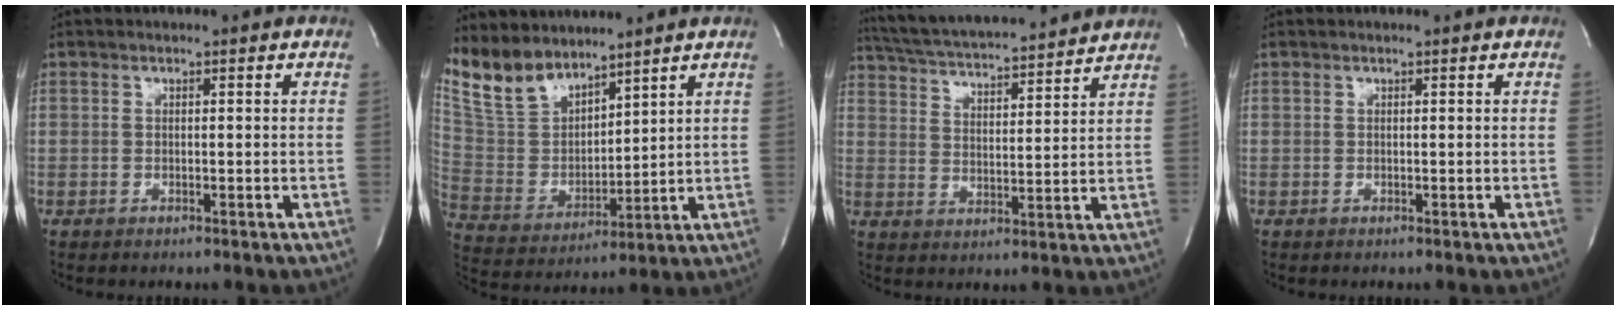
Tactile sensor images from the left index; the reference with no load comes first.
{"total": 11.2, "force": [9.9, 4.1, 3.0], "torque": [-0.080, 0.012, 0.214]}
{"total": 18.4, "force": [17.0, 1.8, 6.8], "torque": [-0.123, 0.030, 0.258]}
{"total": 0.0}